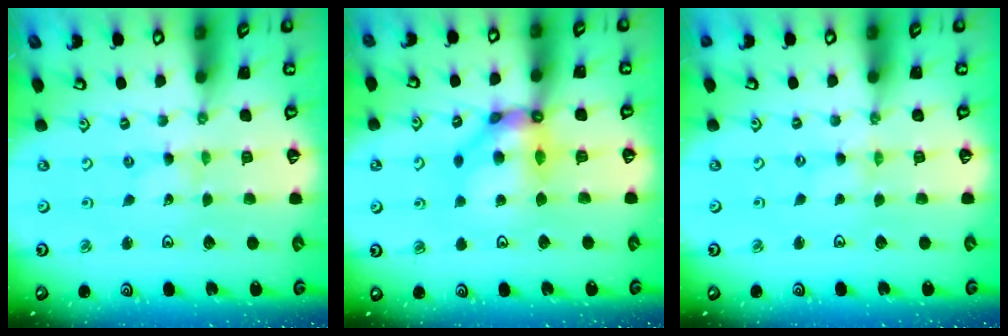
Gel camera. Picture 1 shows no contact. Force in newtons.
{"total": 11.0, "press": 11.0, "slide": 1.0}
{"total": 0.0}